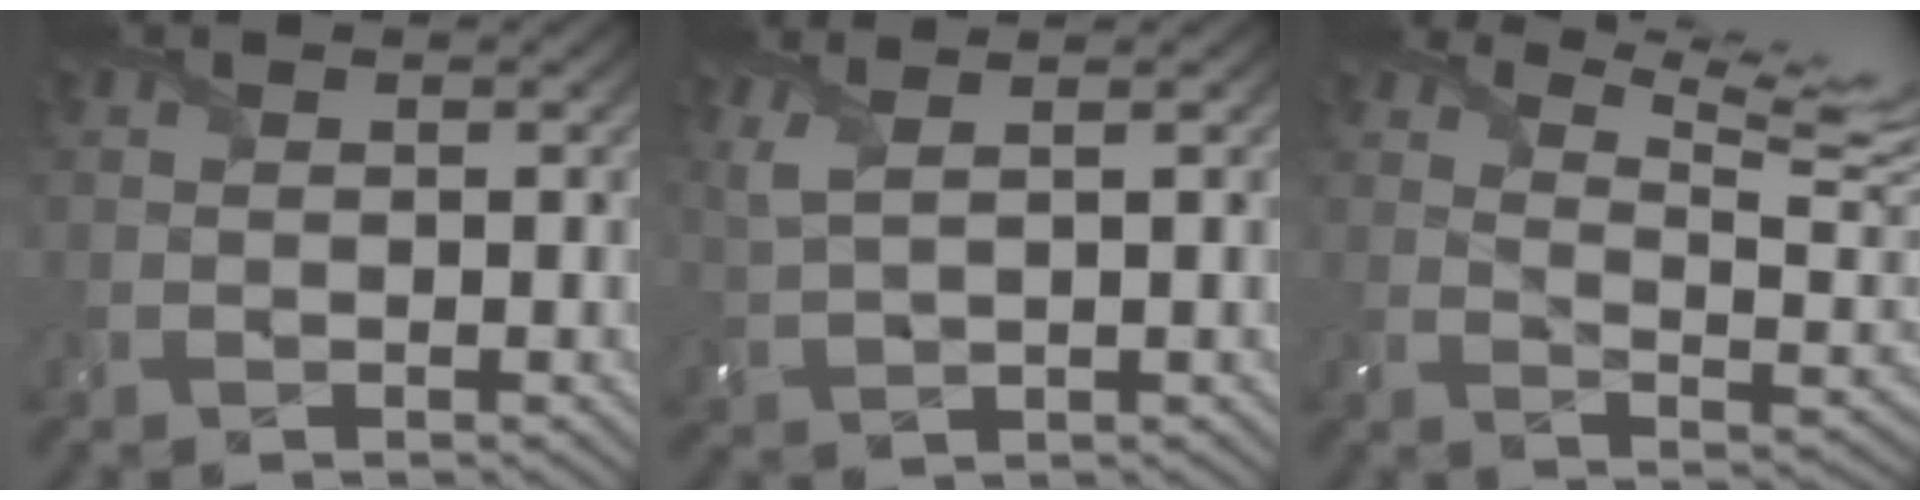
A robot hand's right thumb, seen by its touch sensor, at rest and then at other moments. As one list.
[{"total": 3.8, "force": [2.3, 1.1, 2.9], "torque": [-0.068, 0.013, 0.042]}, {"total": 11.5, "force": [8.1, 3.2, 7.5], "torque": [-0.146, 0.006, 0.117]}]